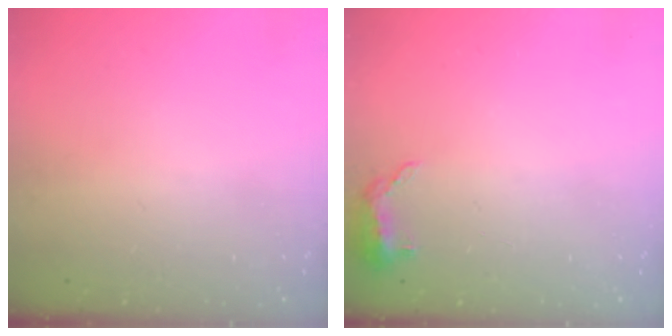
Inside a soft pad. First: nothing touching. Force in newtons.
{"total": 5.7, "press": 5.6, "slide": 1.4}